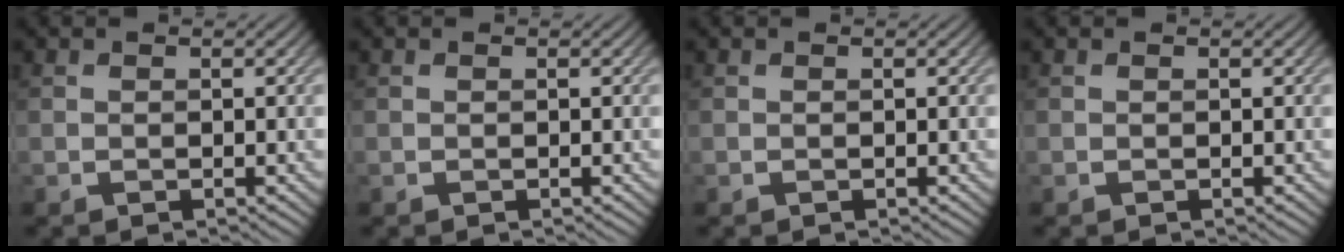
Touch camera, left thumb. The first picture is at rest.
{"total": 0.0}
{"total": 0.0}
{"total": 0.0}